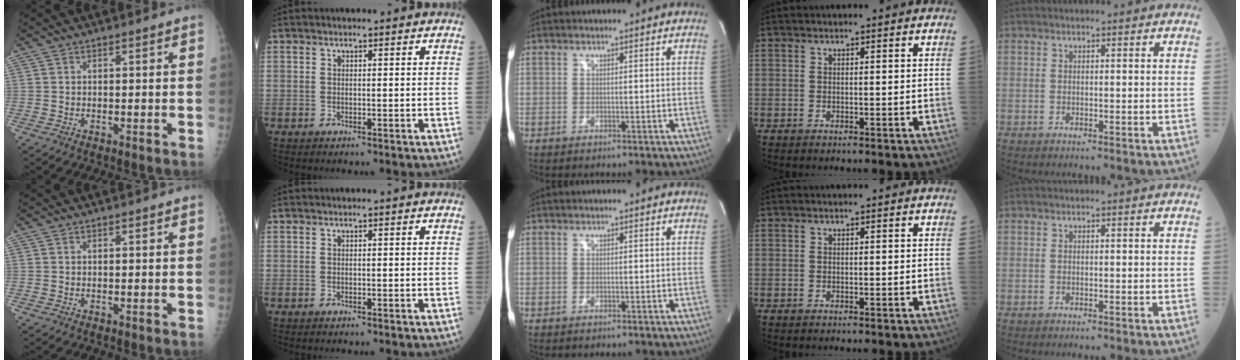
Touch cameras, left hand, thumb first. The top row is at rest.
{}